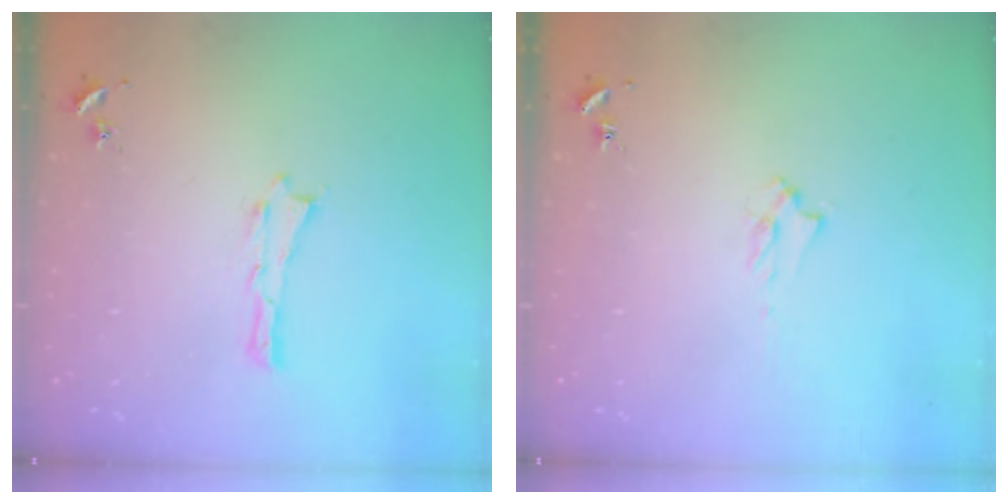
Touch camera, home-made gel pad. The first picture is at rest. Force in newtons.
{"total": 1.7, "press": 1.6, "slide": 0.3}